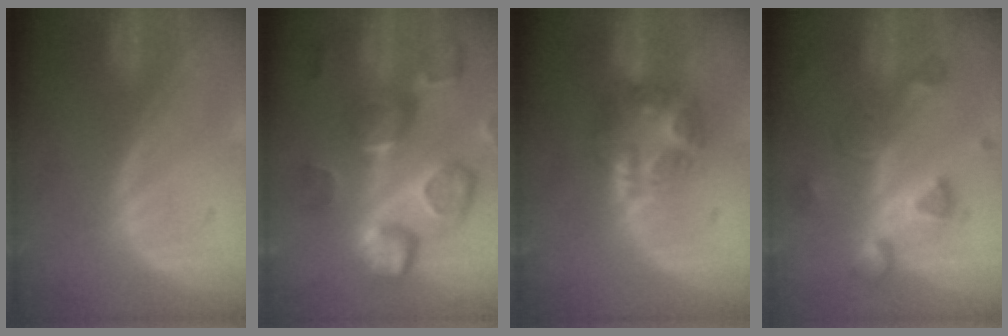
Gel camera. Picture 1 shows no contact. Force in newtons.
{"total": 12.9, "press": 11.2, "slide": 6.4}
{"total": 7.5, "press": 6.5, "slide": 3.7}
{"total": 8.0, "press": 7.0, "slide": 3.8}